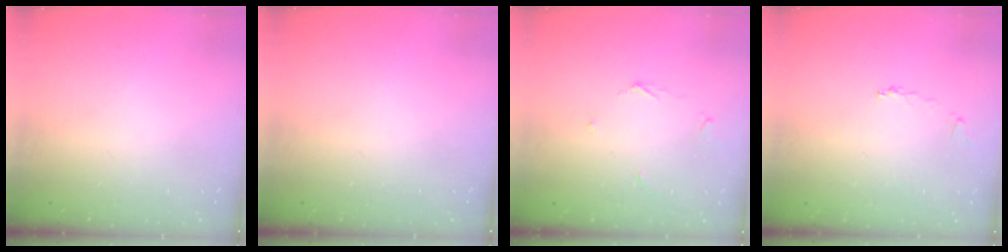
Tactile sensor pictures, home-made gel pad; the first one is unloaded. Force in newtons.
{"total": 0.0}
{"total": 2.8, "press": 2.8, "slide": 0.2}
{"total": 1.9, "press": 1.9, "slide": 0.4}